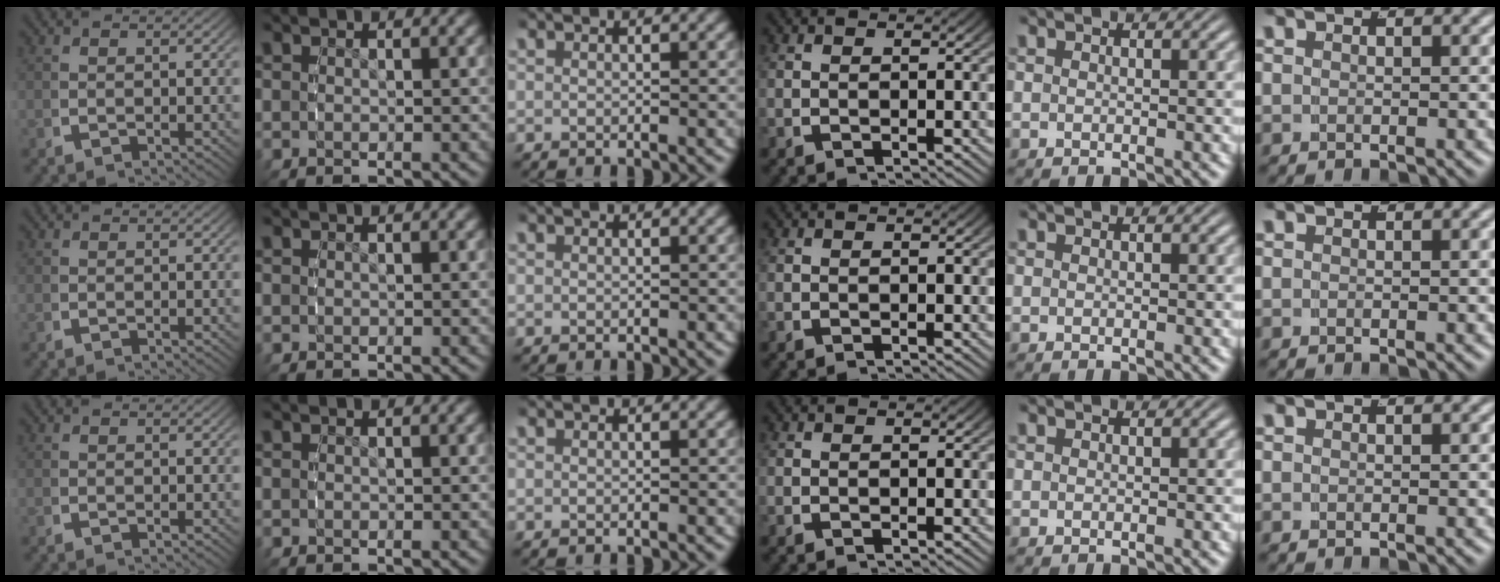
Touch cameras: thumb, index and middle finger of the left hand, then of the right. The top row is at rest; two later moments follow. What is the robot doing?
{"motion": "reach", "object": "toothpaste"}